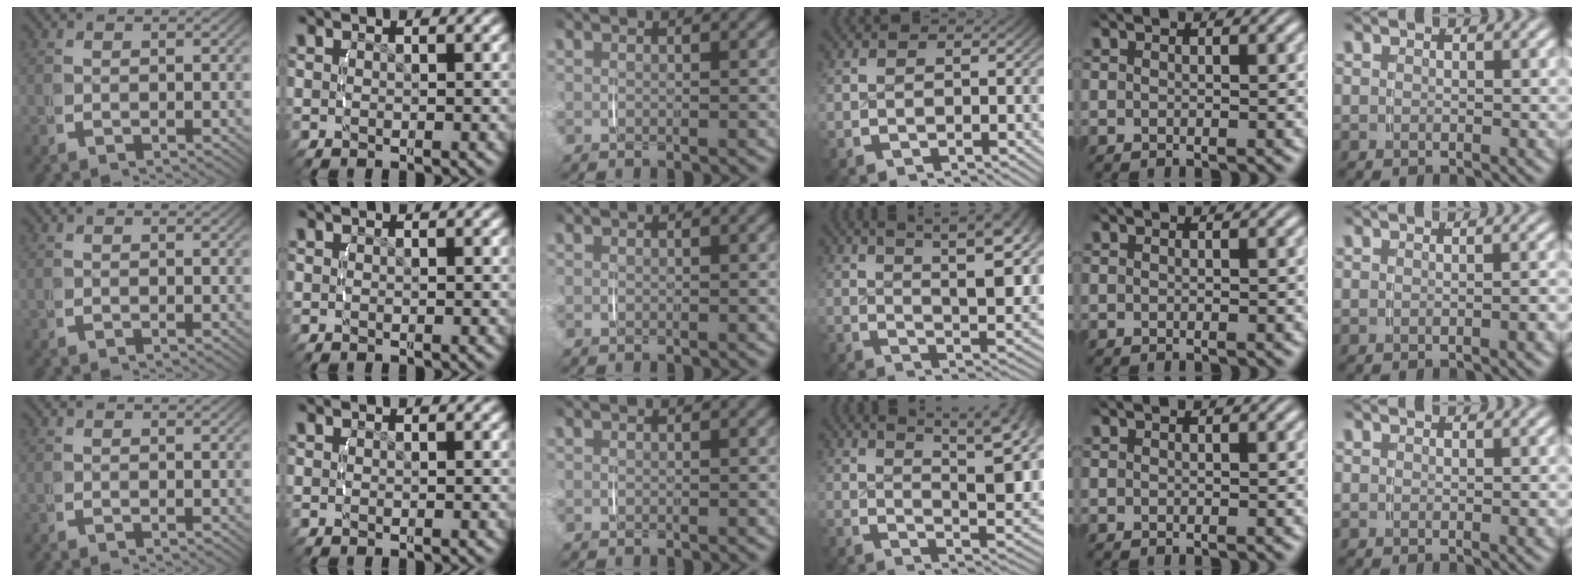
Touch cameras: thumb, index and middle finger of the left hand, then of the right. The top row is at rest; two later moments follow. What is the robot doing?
{"motion": "lift_and_place", "object": "string"}